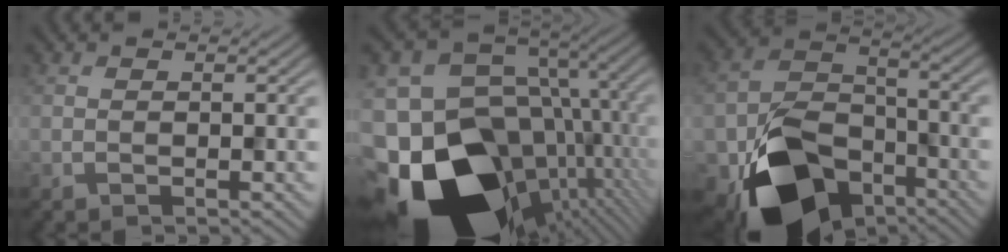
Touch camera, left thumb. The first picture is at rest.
{"total": 23.1, "force": [-10.1, 16.2, 13.1], "torque": [-0.261, -0.048, -0.144]}
{"total": 13.9, "force": [-7.8, 8.5, 7.7], "torque": [-0.164, -0.025, -0.142]}